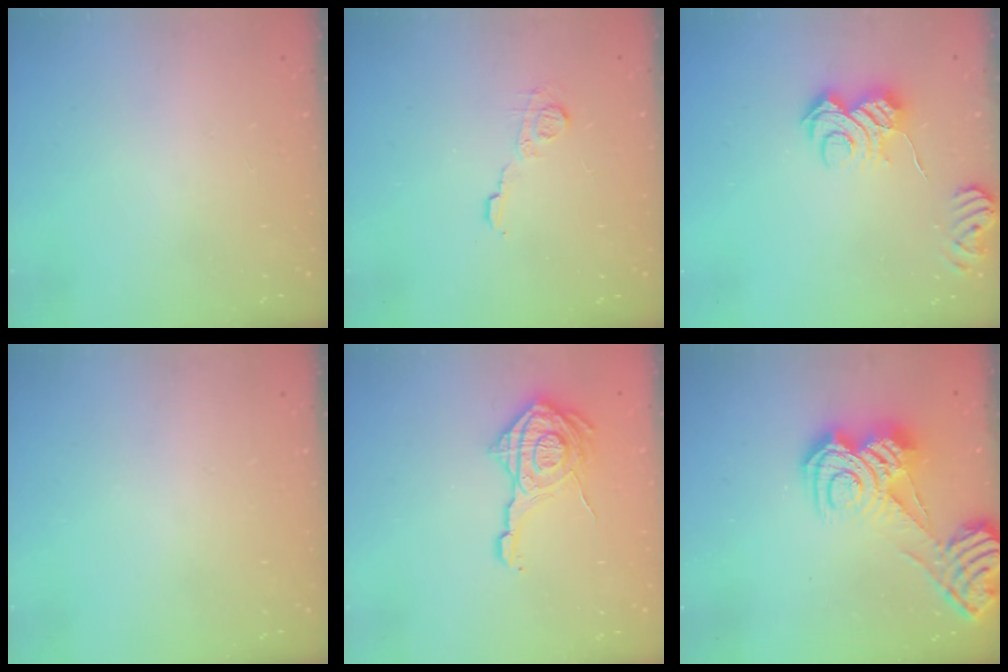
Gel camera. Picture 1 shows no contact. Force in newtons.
{"total": 7.3, "press": 7.2, "slide": 0.4}
{"total": 8.5, "press": 8.5, "slide": 0.7}
{"total": 0.0}
{"total": 16.6, "press": 16.6, "slide": 1.2}
{"total": 12.3, "press": 12.2, "slide": 1.2}